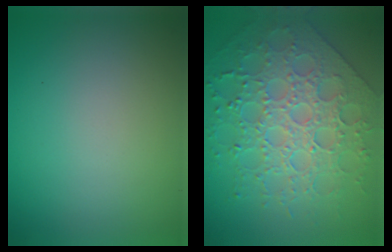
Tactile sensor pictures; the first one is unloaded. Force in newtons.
{"total": 6.3, "press": 5.6, "slide": 2.9}